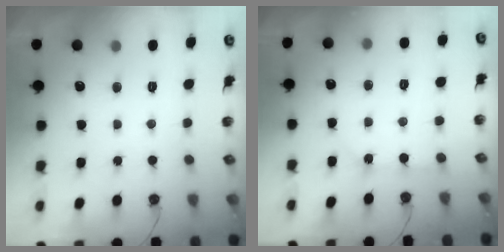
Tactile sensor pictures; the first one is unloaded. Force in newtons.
{"total": 2.4, "press": 2.4, "slide": 0.3}